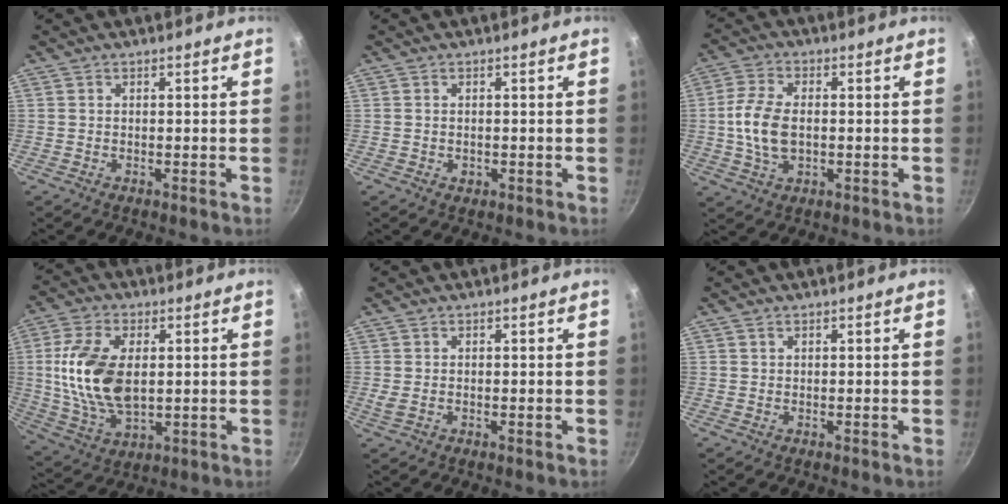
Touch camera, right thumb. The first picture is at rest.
{"total": 1.1, "force": [-0.2, 0.9, 0.6], "torque": [-0.008, 0.000, -0.003]}
{"total": 8.9, "force": [-0.3, 5.4, 7.1], "torque": [-0.142, 0.014, -0.008]}
{"total": 15.8, "force": [1.7, 9.1, 12.8], "torque": [-0.236, -0.007, 0.039]}
{"total": 1.3, "force": [0.3, 0.7, 1.0], "torque": [-0.021, -0.002, 0.007]}
{"total": 0.5, "force": [0.3, 0.4, 0.1], "torque": [0.001, 0.001, 0.006]}